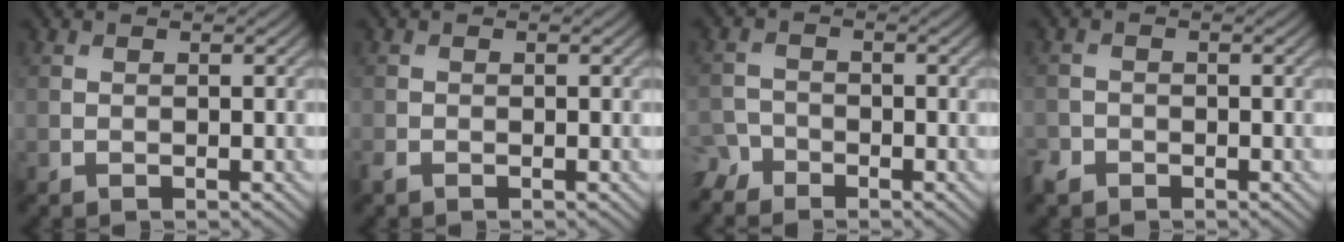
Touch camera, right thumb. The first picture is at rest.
{"total": 1.0, "force": [-0.8, 0.5, 0.4], "torque": [-0.012, -0.003, -0.019]}
{"total": 2.8, "force": [-2.4, 1.5, 0.6], "torque": [-0.014, -0.004, -0.059]}
{"total": 1.9, "force": [-1.5, 1.2, 0.4], "torque": [-0.013, -0.004, -0.038]}